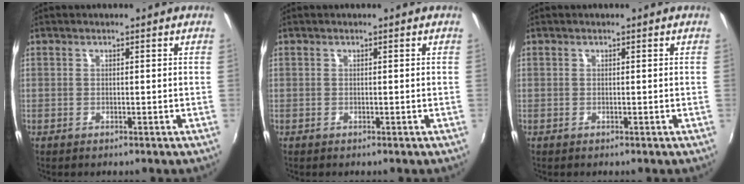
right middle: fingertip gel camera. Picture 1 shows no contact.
{"total": 0.0}
{"total": 0.0}